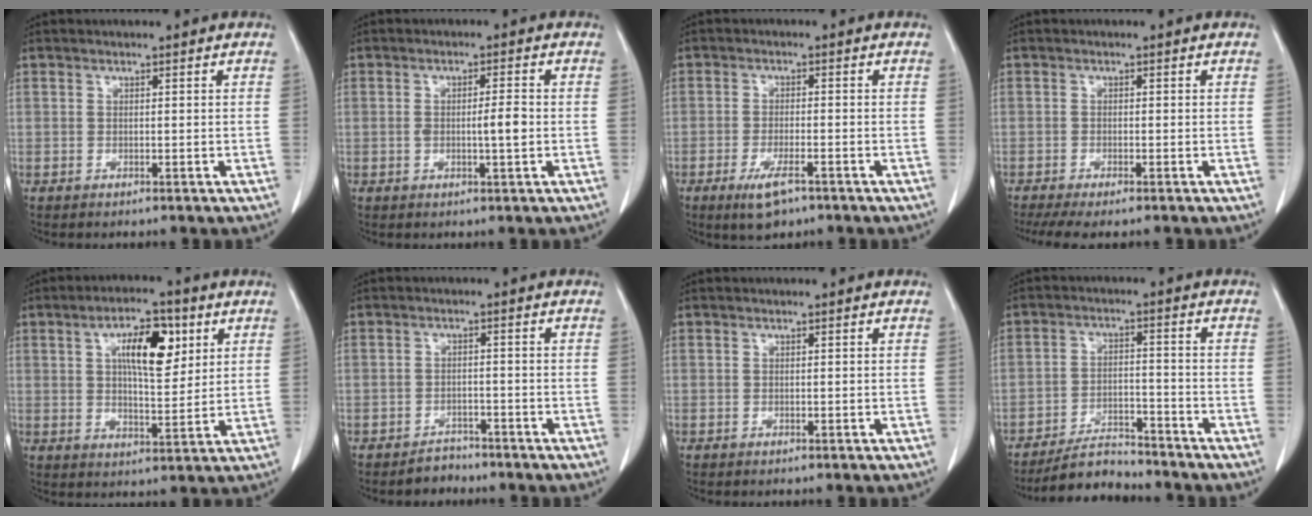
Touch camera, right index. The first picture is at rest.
{"total": 3.4, "force": [-0.4, 0.3, 3.3], "torque": [-0.059, -0.001, -0.006]}
{"total": 5.2, "force": [-3.2, 1.4, 3.8], "torque": [-0.075, -0.008, -0.049]}
{"total": 5.8, "force": [-4.6, 0.9, 3.5], "torque": [-0.052, -0.012, -0.073]}
{"total": 9.8, "force": [3.6, 3.5, 8.4], "torque": [-0.137, 0.011, 0.062]}
{"total": 2.6, "force": [-2.2, 1.3, -0.2], "torque": [0.000, 0.004, -0.034]}
{"total": 0.0}
{"total": 6.8, "force": [-6.6, 1.2, 1.2], "torque": [-0.021, -0.006, -0.113]}